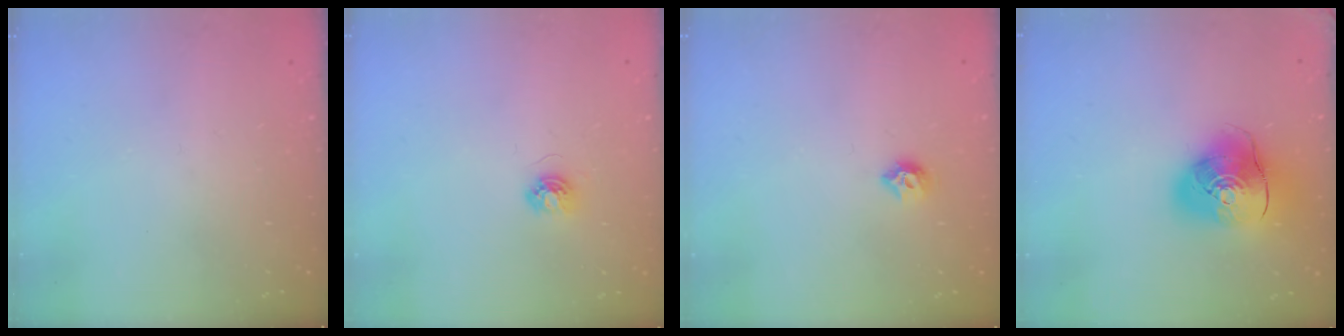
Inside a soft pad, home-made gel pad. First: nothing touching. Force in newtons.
{"total": 4.5, "press": 4.4, "slide": 0.5}
{"total": 6.6, "press": 6.6, "slide": 0.4}
{"total": 13.7, "press": 13.5, "slide": 1.9}